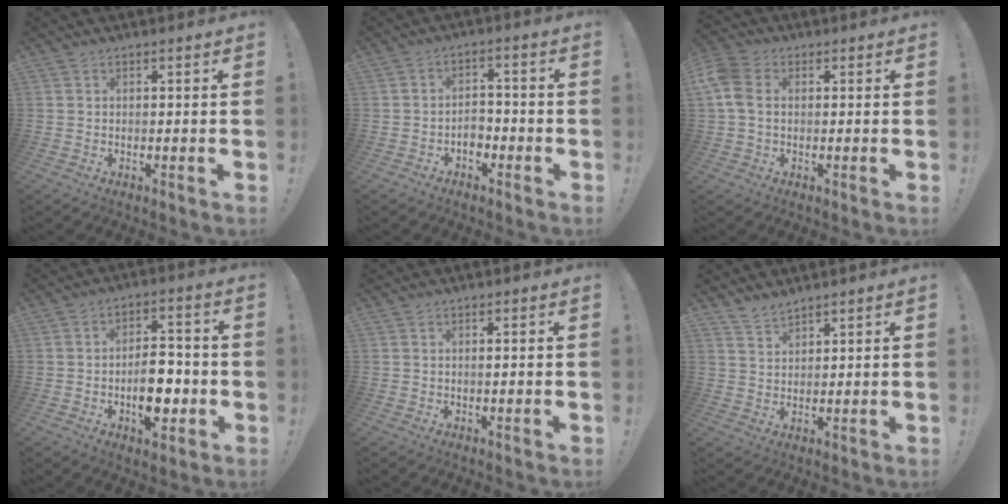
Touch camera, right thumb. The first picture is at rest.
{"total": 4.7, "force": [-2.1, 3.1, 2.7], "torque": [-0.039, 0.006, -0.038]}
{"total": 7.7, "force": [1.0, 5.5, 5.3], "torque": [-0.124, 0.004, 0.022]}
{"total": 10.9, "force": [-2.8, 6.4, 8.3], "torque": [-0.126, 0.015, -0.047]}
{"total": 0.8, "force": [0.2, -0.3, 0.7], "torque": [-0.007, -0.003, 0.001]}
{"total": 3.6, "force": [3.4, 1.0, 0.8], "torque": [-0.010, -0.026, 0.062]}